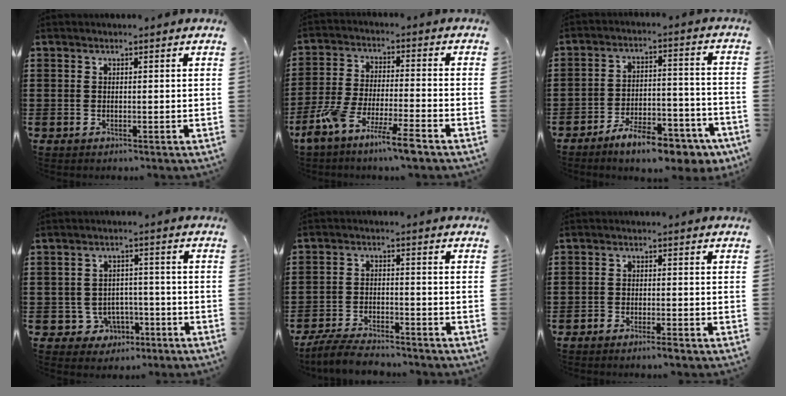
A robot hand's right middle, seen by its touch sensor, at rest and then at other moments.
{"total": 8.3, "force": [-6.6, -0.2, 4.9], "torque": [-0.111, -0.013, -0.132]}
{"total": 10.0, "force": [-8.3, 2.3, 5.1], "torque": [-0.079, 0.028, -0.153]}
{"total": 3.8, "force": [-2.2, 2.9, 1.0], "torque": [-0.030, 0.006, -0.045]}
{"total": 5.1, "force": [-4.8, 0.6, 1.6], "torque": [-0.040, -0.003, -0.096]}
{"total": 1.9, "force": [-1.8, 0.1, 0.7], "torque": [-0.013, 0.002, -0.034]}